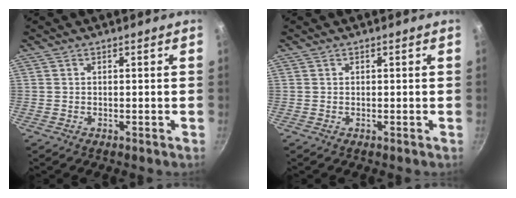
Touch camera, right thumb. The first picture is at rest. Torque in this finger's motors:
{"motor_torque": [0.08, 0.07, 0.21, 0.29, 0.00]}